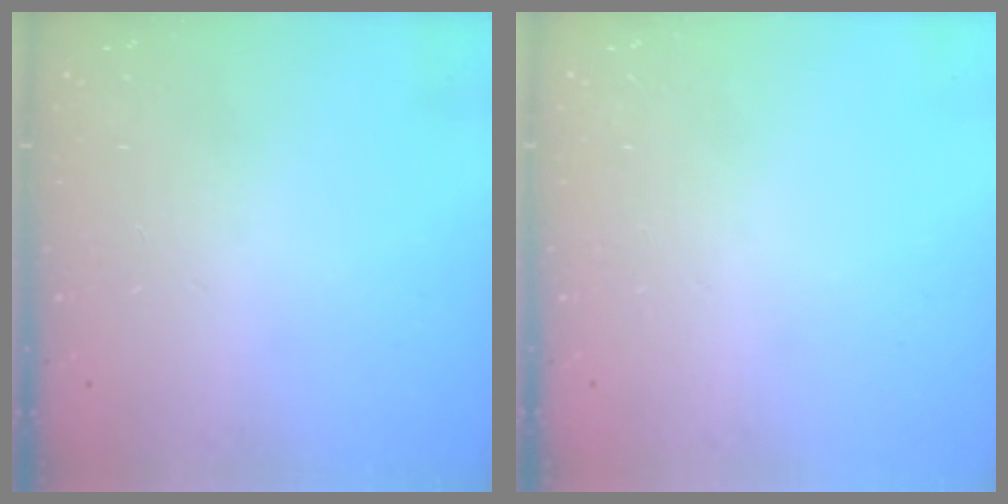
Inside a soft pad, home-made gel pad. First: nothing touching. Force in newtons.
{"total": 0.0}